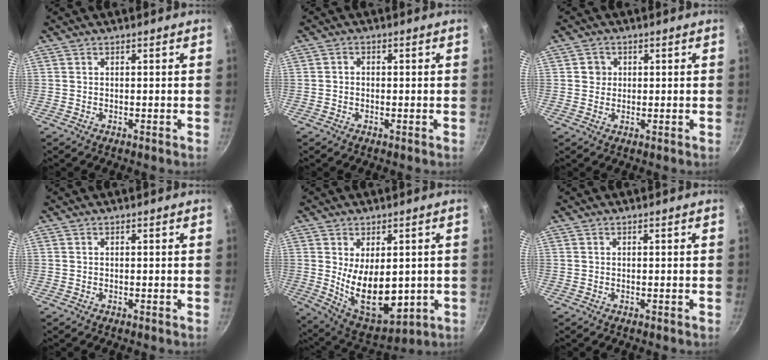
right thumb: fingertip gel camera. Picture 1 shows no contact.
{"total": 1.3, "force": [-0.3, 1.0, 0.7], "torque": [-0.014, 0.007, -0.007]}
{"total": 2.6, "force": [0.5, 2.5, 0.6], "torque": [0.005, 0.005, 0.004]}
{"total": 0.0}
{"total": 14.8, "force": [-0.4, 8.6, 12.0], "torque": [-0.157, -0.033, 0.025]}
{"total": 0.0}